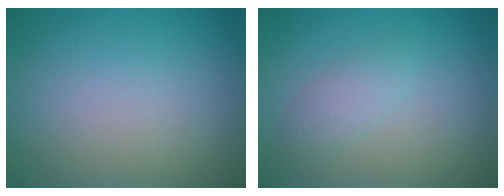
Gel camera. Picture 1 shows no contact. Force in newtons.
{"total": 1.8, "press": 1.8, "slide": 0.1}